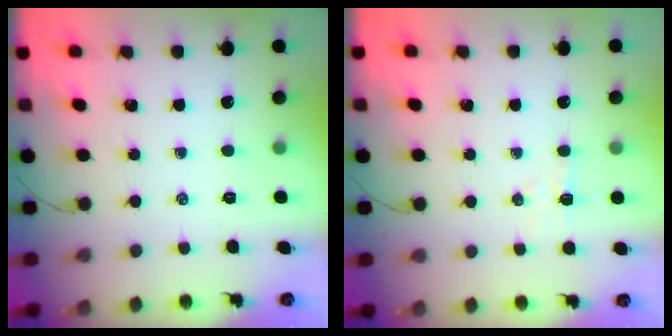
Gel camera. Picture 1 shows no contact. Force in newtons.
{"total": 3.5, "press": 3.4, "slide": 1.0}